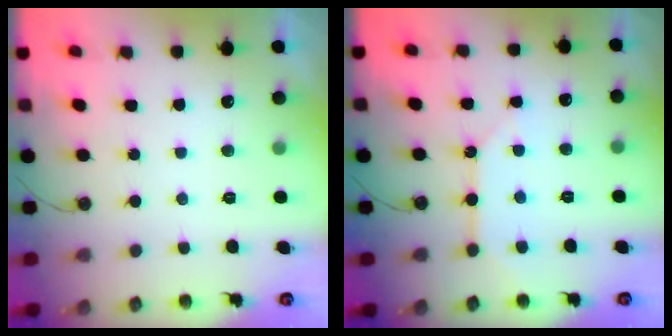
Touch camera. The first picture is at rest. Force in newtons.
{"total": 8.1, "press": 8.1, "slide": 0.8}